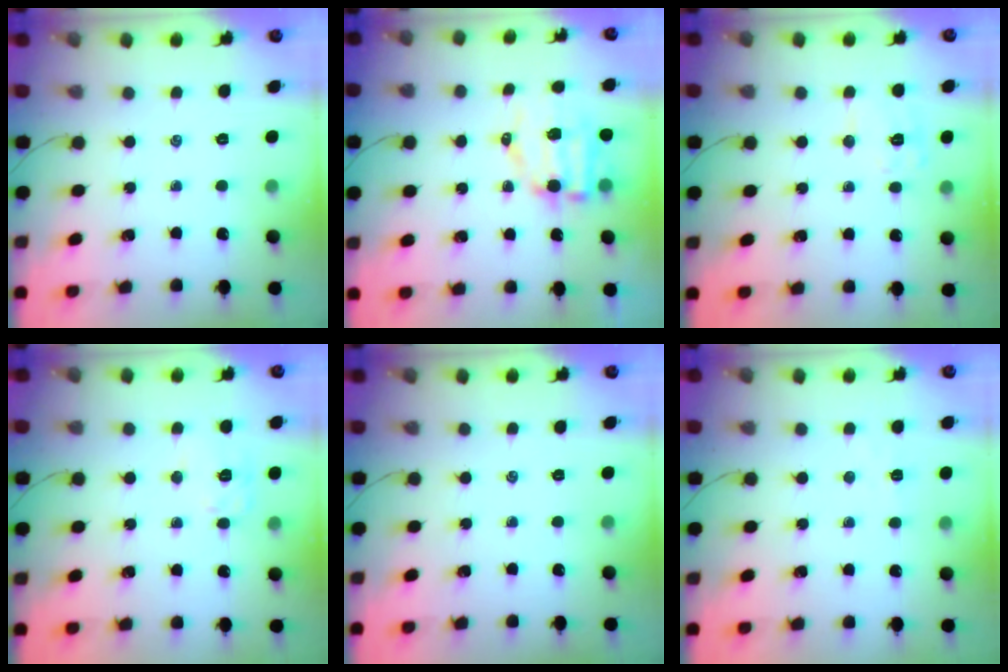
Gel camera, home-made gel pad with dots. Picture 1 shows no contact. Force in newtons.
{"total": 8.6, "press": 8.4, "slide": 1.6}
{"total": 8.0, "press": 8.0, "slide": 0.7}
{"total": 8.1, "press": 8.0, "slide": 0.5}
{"total": 0.0}
{"total": 2.6, "press": 2.4, "slide": 0.8}